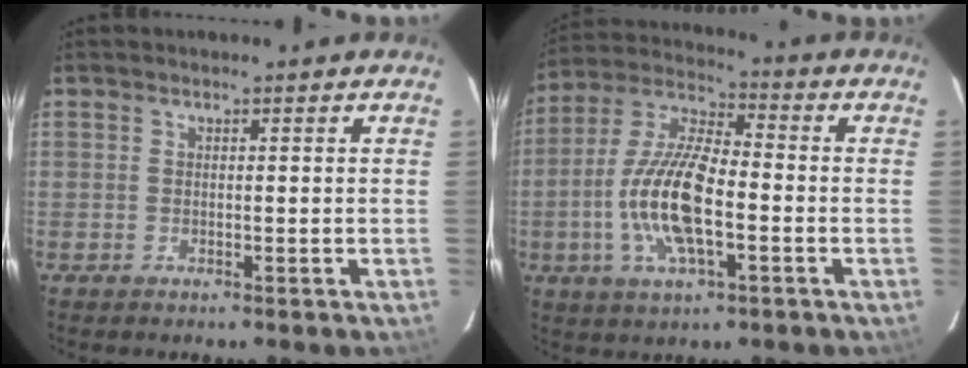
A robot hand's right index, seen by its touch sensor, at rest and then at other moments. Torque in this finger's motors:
{"motor_torque": [2.14, 0.00, 1.06, 0.21]}